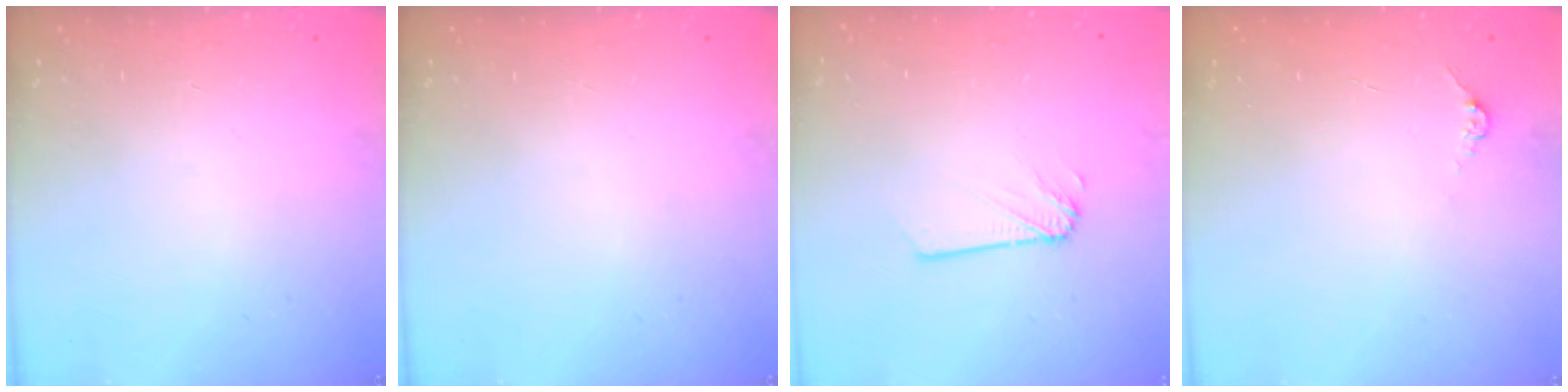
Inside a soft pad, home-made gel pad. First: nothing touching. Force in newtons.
{"total": 0.0}
{"total": 1.4, "press": 1.4, "slide": 0.1}
{"total": 3.7, "press": 3.6, "slide": 0.4}